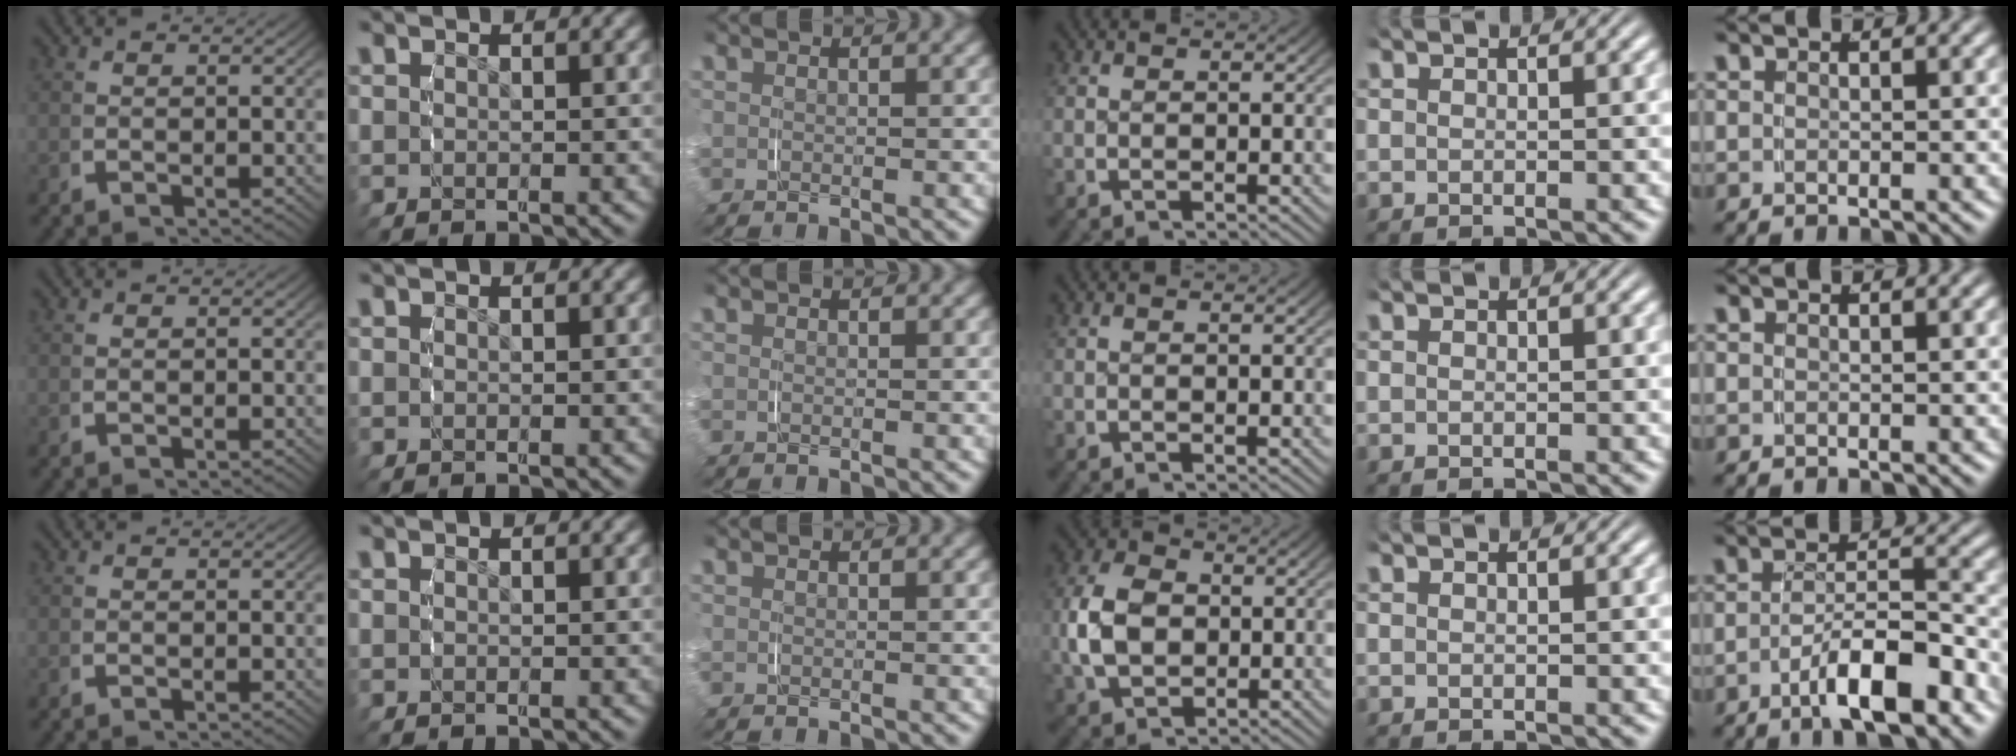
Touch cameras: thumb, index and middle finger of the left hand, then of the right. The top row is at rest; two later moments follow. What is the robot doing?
{"motion": "grasp_and_lifting", "object": "ribbon"}